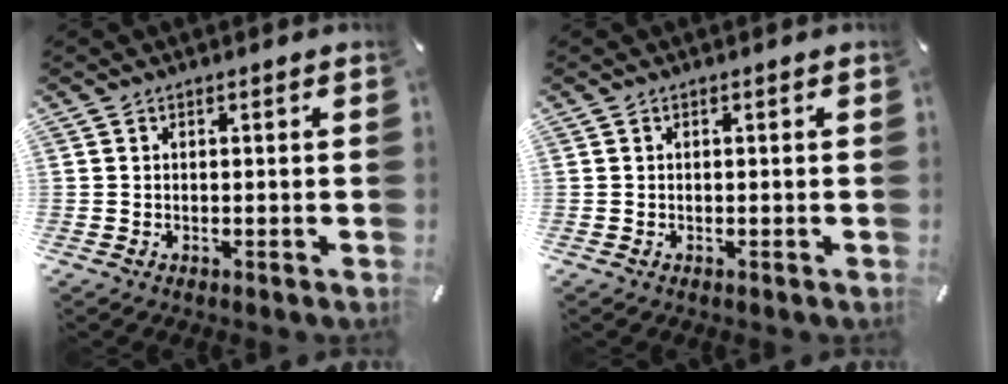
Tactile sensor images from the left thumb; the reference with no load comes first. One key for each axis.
{"total": 0.0}